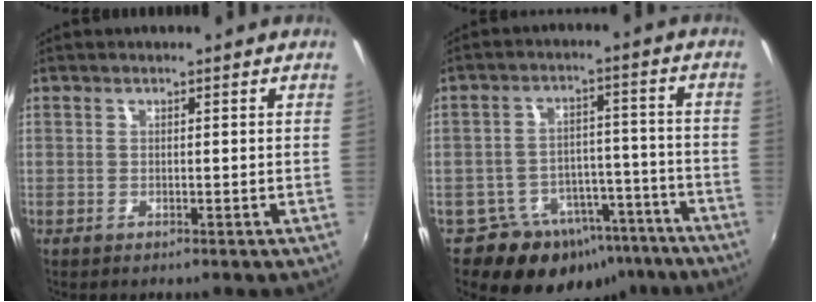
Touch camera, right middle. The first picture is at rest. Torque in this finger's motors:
{"motor_torque": [0.07, -0.79, 0.03, 0.00]}